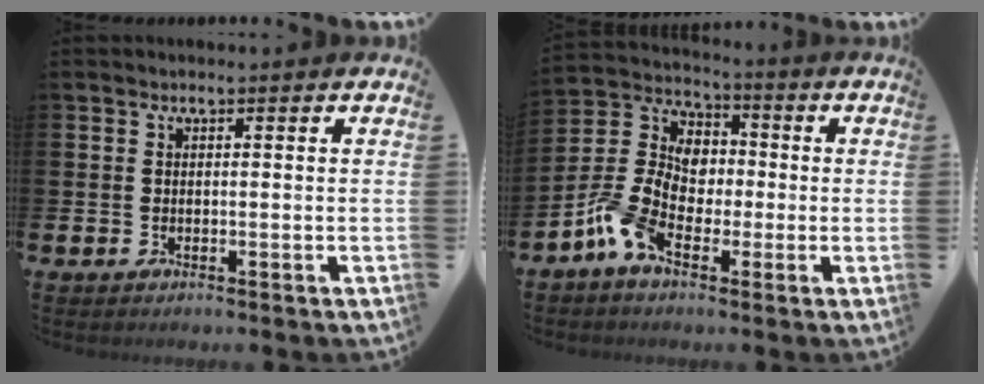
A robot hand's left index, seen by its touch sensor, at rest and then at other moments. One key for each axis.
{"total": 8.3, "fx": -2.6, "fy": 5.7, "fz": 5.4, "tx": -0.148, "ty": -0.001, "tz": -0.061}